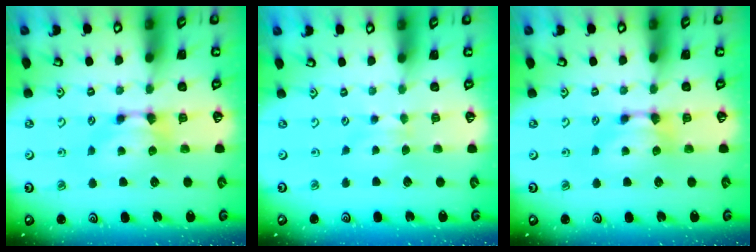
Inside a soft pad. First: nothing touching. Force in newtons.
{"total": 2.1, "press": 2.0, "slide": 0.4}
{"total": 0.0}